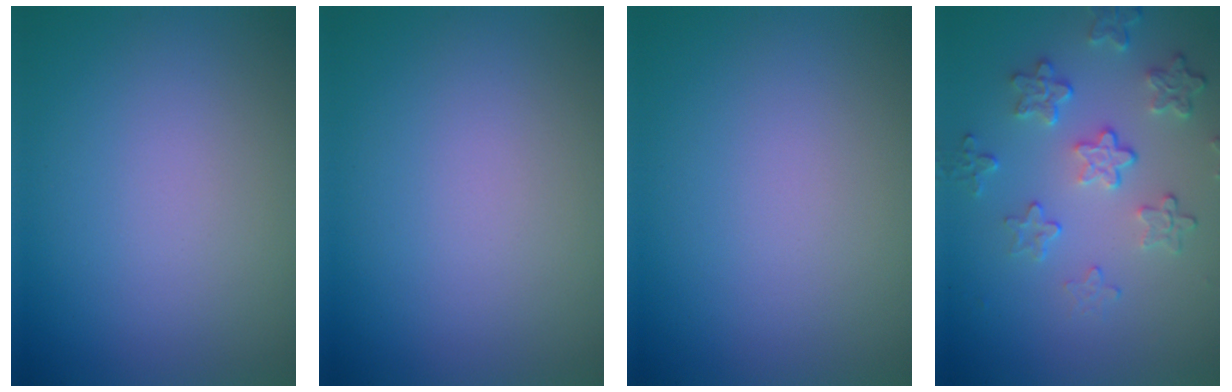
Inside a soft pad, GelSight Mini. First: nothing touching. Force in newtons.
{"total": 0.0}
{"total": 0.0}
{"total": 4.4, "press": 3.3, "slide": 2.9}